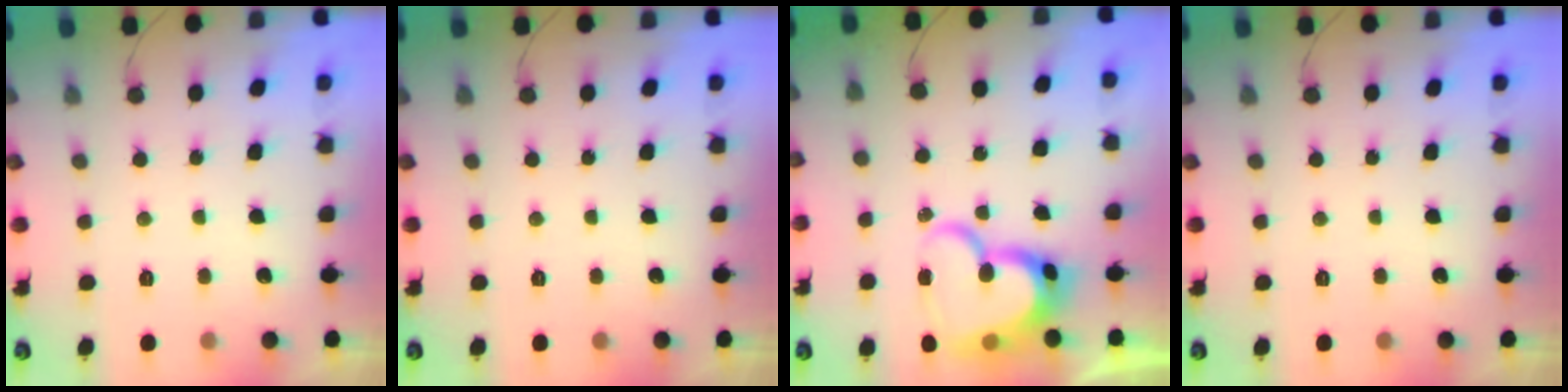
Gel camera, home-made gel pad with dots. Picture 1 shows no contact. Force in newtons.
{"total": 0.0}
{"total": 18.9, "press": 18.8, "slide": 1.6}
{"total": 0.0}